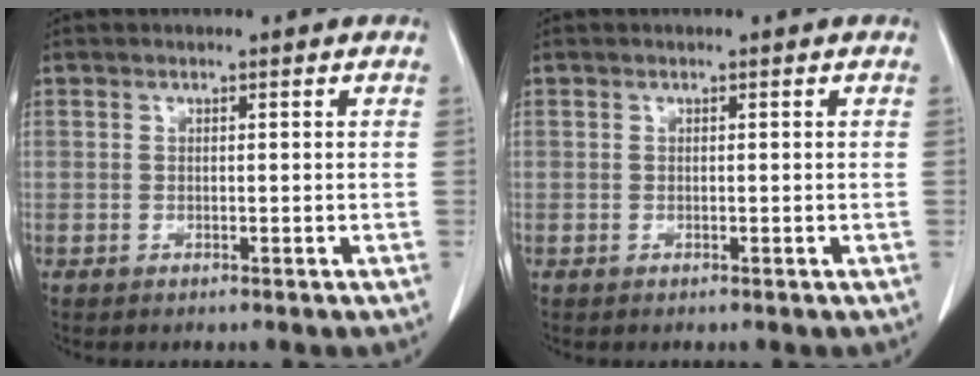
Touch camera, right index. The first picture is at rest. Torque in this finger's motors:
{"motor_torque": [-0.02, 0.02, 0.00, 0.00]}